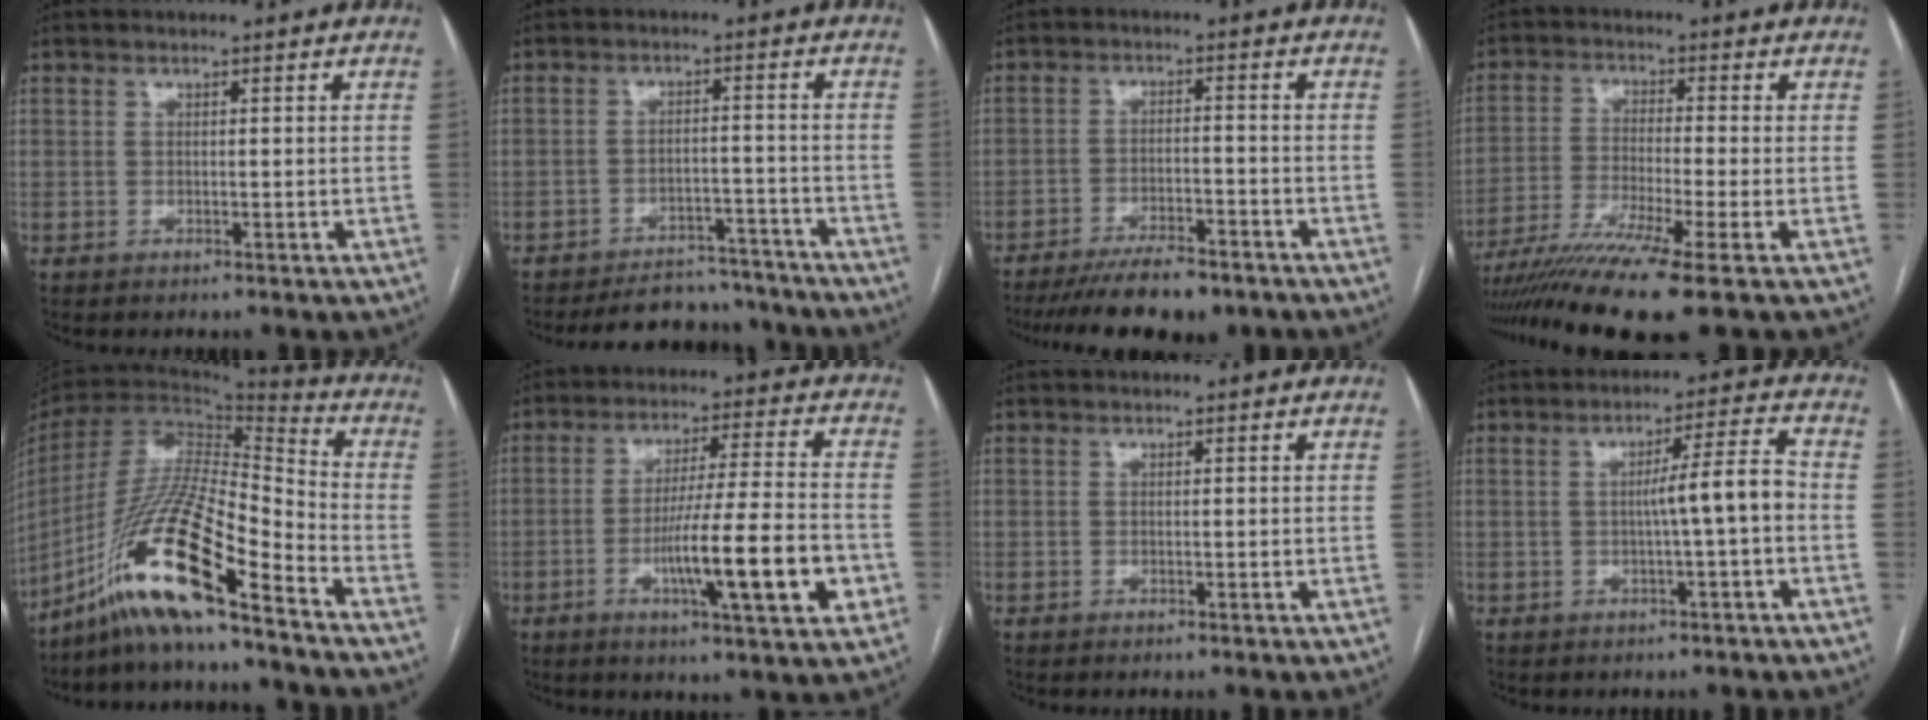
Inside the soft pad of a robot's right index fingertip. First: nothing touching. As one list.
[{"total": 10.8, "force": [-10.3, 3.2, 1.4], "torque": [-0.007, 0.013, -0.138]}, {"total": 11.7, "force": [-9.5, 2.6, 6.4], "torque": [-0.095, -0.014, -0.146]}, {"total": 12.3, "force": [-8.9, -2.0, 8.3], "torque": [-0.144, -0.031, -0.147]}, {"total": 20.4, "force": [-13.3, 1.8, 15.3], "torque": [-0.317, -0.025, -0.250]}, {"total": 15.0, "force": [-4.5, 0.8, 14.3], "torque": [-0.237, -0.007, -0.072]}, {"total": 0.0}, {"total": 6.0, "force": [-0.9, -0.4, 5.9], "torque": [-0.088, 0.014, -0.012]}]